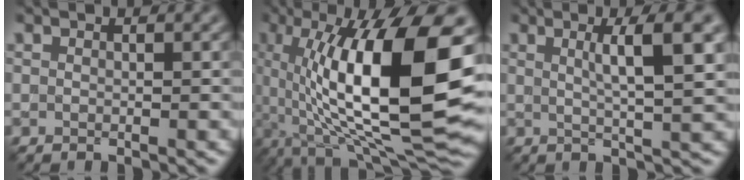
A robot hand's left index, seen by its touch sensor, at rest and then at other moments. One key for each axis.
{"total": 16.2, "fx": 1.8, "fy": 5.0, "fz": 15.3, "tx": -0.228, "ty": 0.003, "tz": 0.026}
{"total": 6.3, "fx": 1.8, "fy": 1.2, "fz": 5.9, "tx": -0.072, "ty": 0.008, "tz": 0.026}